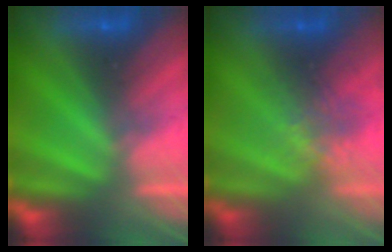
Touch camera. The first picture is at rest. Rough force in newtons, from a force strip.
{"total": 2.8}